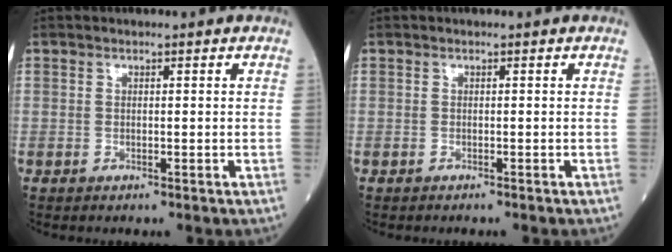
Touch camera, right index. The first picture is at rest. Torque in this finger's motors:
{"motor_torque": [-0.06, 0.09, -0.32, -0.11]}